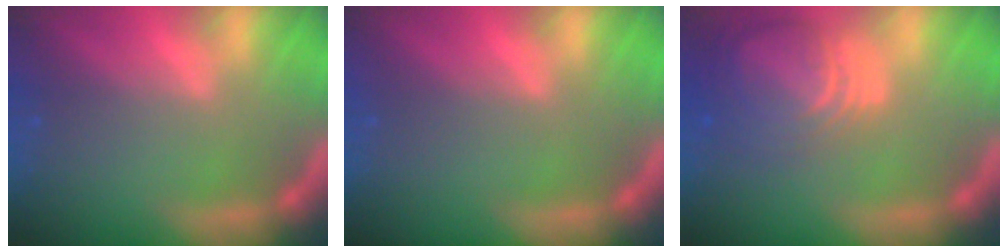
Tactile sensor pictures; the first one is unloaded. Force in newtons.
{"total": 0.0}
{"total": 9.0}